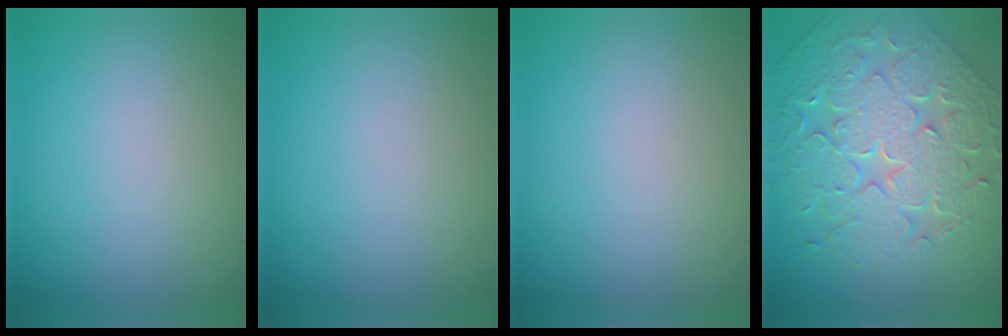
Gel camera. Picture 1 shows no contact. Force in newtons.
{"total": 0.0}
{"total": 0.0}
{"total": 8.1, "press": 6.8, "slide": 4.4}